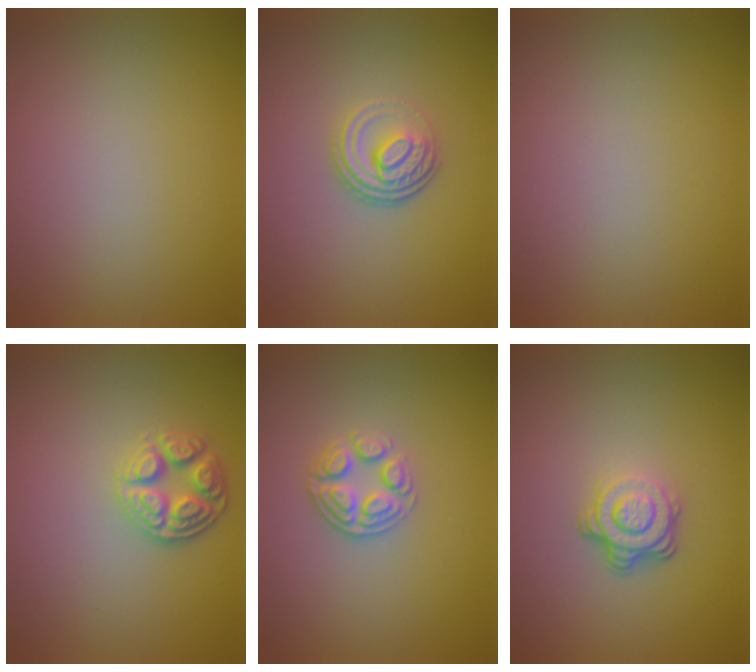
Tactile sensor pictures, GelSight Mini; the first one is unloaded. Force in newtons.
{"total": 3.6, "press": 2.4, "slide": 2.7}
{"total": 0.0}
{"total": 3.4, "press": 3.0, "slide": 1.6}
{"total": 2.6, "press": 2.5, "slide": 0.9}
{"total": 3.9, "press": 2.7, "slide": 2.9}